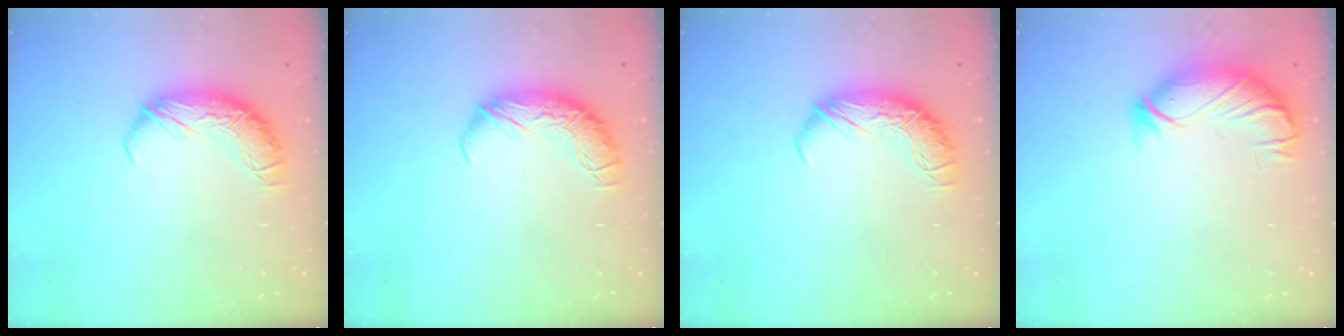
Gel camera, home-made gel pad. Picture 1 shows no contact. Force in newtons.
{"total": 0.0}
{"total": 0.0}
{"total": 3.7, "press": 3.2, "slide": 1.9}